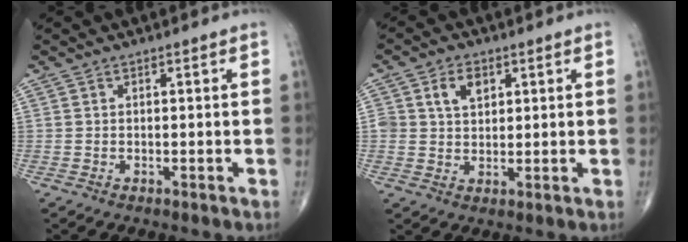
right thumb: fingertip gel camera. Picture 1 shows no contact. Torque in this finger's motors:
{"motor_torque": [0.69, 0.86, 0.49, 0.00, 0.03]}